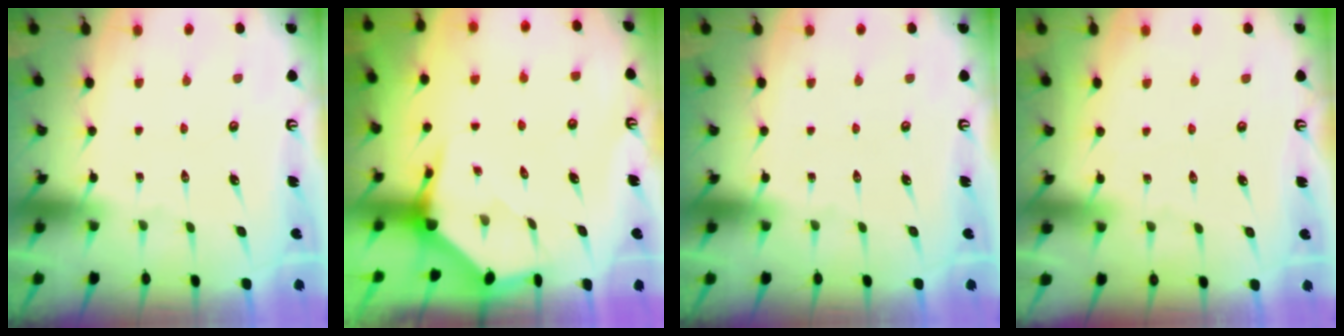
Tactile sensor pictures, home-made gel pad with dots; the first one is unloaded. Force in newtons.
{"total": 4.0, "press": 3.9, "slide": 0.4}
{"total": 0.0}
{"total": 2.5, "press": 2.5, "slide": 0.4}